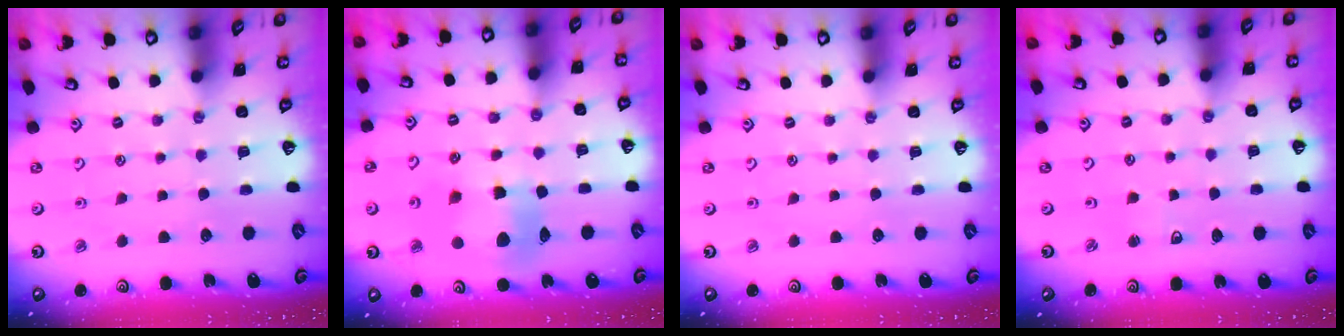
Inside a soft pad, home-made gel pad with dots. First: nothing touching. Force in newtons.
{"total": 11.8, "press": 11.7, "slide": 1.3}
{"total": 0.0}
{"total": 2.2, "press": 2.1, "slide": 0.6}